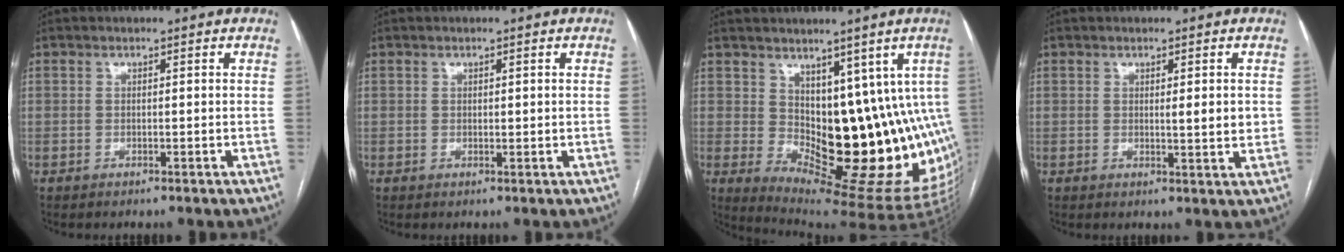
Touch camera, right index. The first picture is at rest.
{"total": 0.6, "force": [0.2, 0.3, 0.5], "torque": [-0.006, -0.001, 0.004]}
{"total": 16.1, "force": [2.1, 7.2, 14.3], "torque": [-0.166, -0.006, 0.049]}
{"total": 3.0, "force": [0.5, 0.6, 2.9], "torque": [-0.041, -0.005, 0.007]}